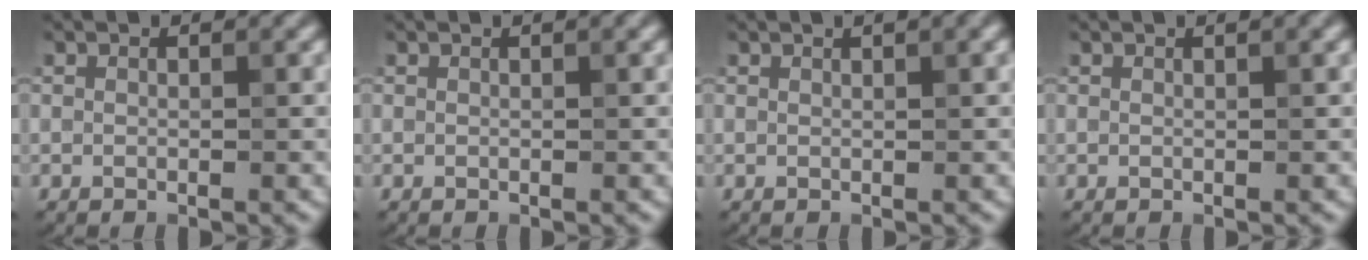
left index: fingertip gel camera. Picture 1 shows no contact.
{"total": 0.7, "force": [0.4, 0.1, 0.6], "torque": [-0.004, 0.004, 0.005]}
{"total": 1.7, "force": [0.9, 0.5, 1.3], "torque": [-0.012, 0.003, 0.011]}
{"total": 1.0, "force": [0.5, 0.3, 0.8], "torque": [-0.006, 0.005, 0.006]}